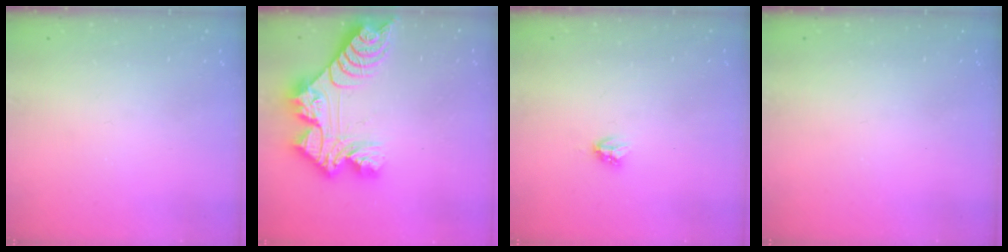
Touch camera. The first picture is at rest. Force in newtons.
{"total": 15.6, "press": 15.5, "slide": 1.5}
{"total": 2.8, "press": 2.7, "slide": 0.4}
{"total": 0.0}